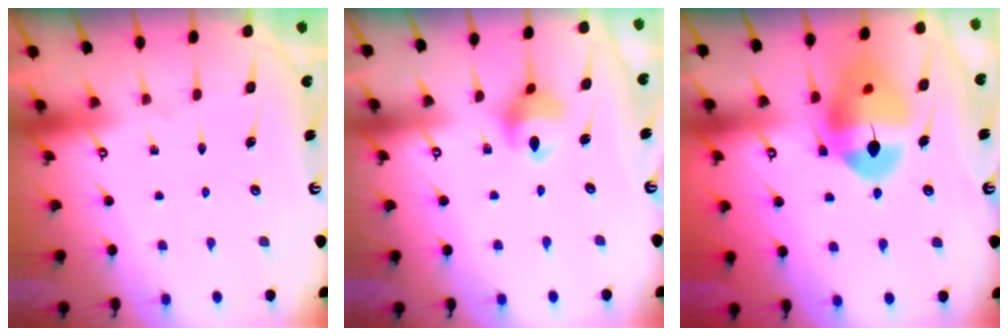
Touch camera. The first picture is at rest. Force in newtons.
{"total": 7.3, "press": 7.3, "slide": 0.5}
{"total": 14.0, "press": 13.9, "slide": 1.7}